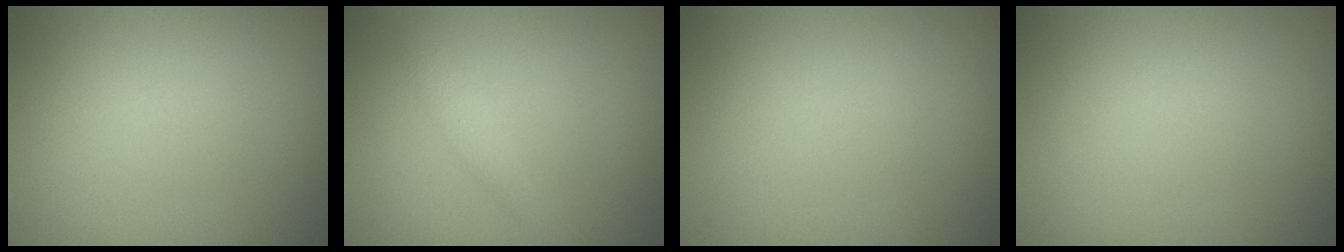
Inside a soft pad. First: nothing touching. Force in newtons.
{"total": 0.9, "press": 0.9, "slide": 0.1}
{"total": 0.0}
{"total": 0.0}